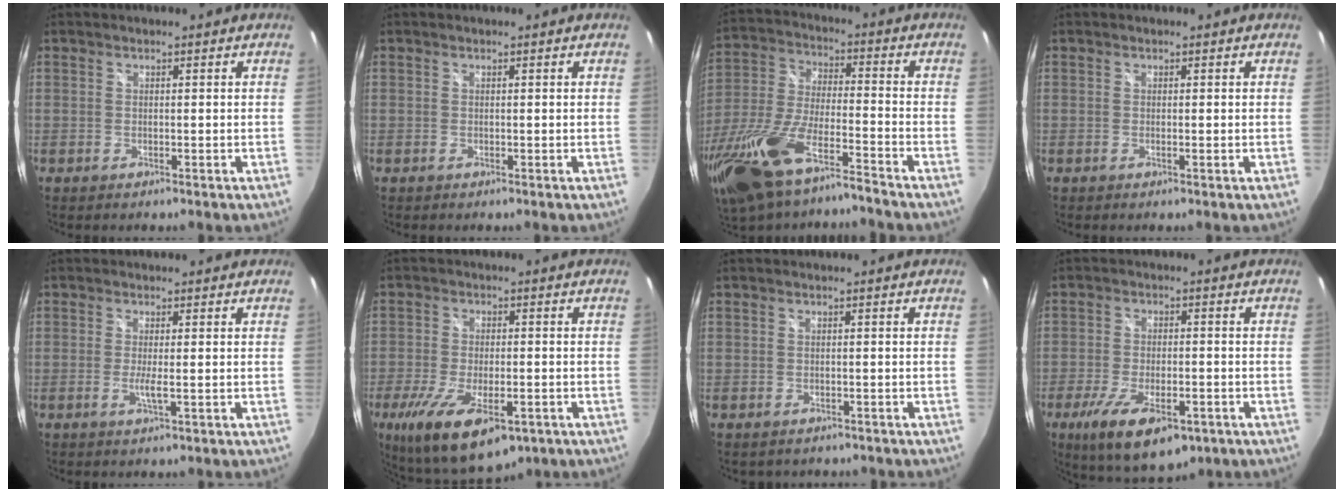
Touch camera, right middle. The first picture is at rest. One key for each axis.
{"total": 0.0}
{"total": 19.5, "fx": -14.1, "fy": 4.3, "fz": 12.7, "tx": -0.283, "ty": -0.039, "tz": -0.267}
{"total": 0.6, "fx": 0.3, "fy": -0.3, "fz": 0.5, "tx": -0.004, "ty": 0.000, "tz": 0.006}
{"total": 2.1, "fx": 0.0, "fy": -0.4, "fz": 2.1, "tx": -0.038, "ty": -0.005, "tz": 0.000}
{"total": 16.8, "fx": -8.4, "fy": 6.7, "fz": 12.8, "tx": -0.262, "ty": -0.055, "tz": -0.126}
{"total": 1.4, "fx": -0.9, "fy": 0.9, "fz": 0.5, "tx": -0.010, "ty": -0.005, "tz": -0.008}
{"total": 13.7, "fx": -7.3, "fy": 5.3, "fz": 10.2, "tx": -0.206, "ty": -0.042, "tz": -0.110}